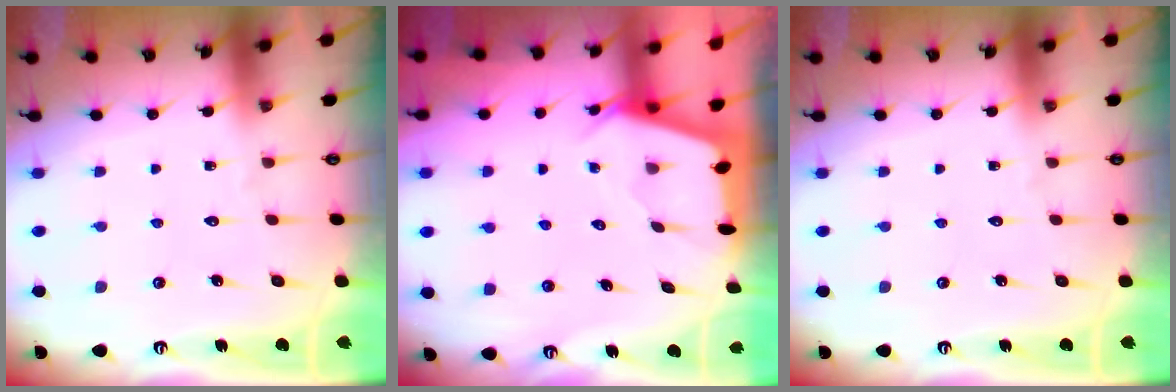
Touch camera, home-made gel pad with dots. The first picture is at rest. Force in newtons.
{"total": 2.4, "press": 2.4, "slide": 0.3}
{"total": 0.0}